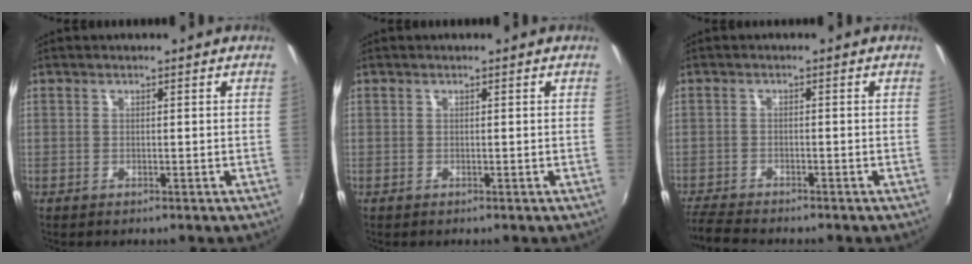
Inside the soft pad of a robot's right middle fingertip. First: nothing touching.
{"total": 0.0}
{"total": 5.3, "force": [-4.9, 0.4, 1.8], "torque": [-0.057, -0.025, -0.094]}